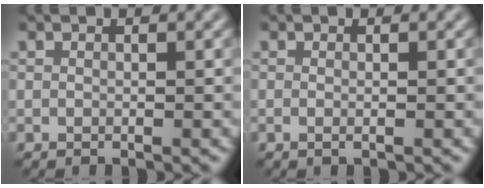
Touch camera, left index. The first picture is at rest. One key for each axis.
{"total": 0.7, "fx": 0.1, "fy": 0.0, "fz": 0.7, "tx": -0.011, "ty": -0.004, "tz": -0.001}